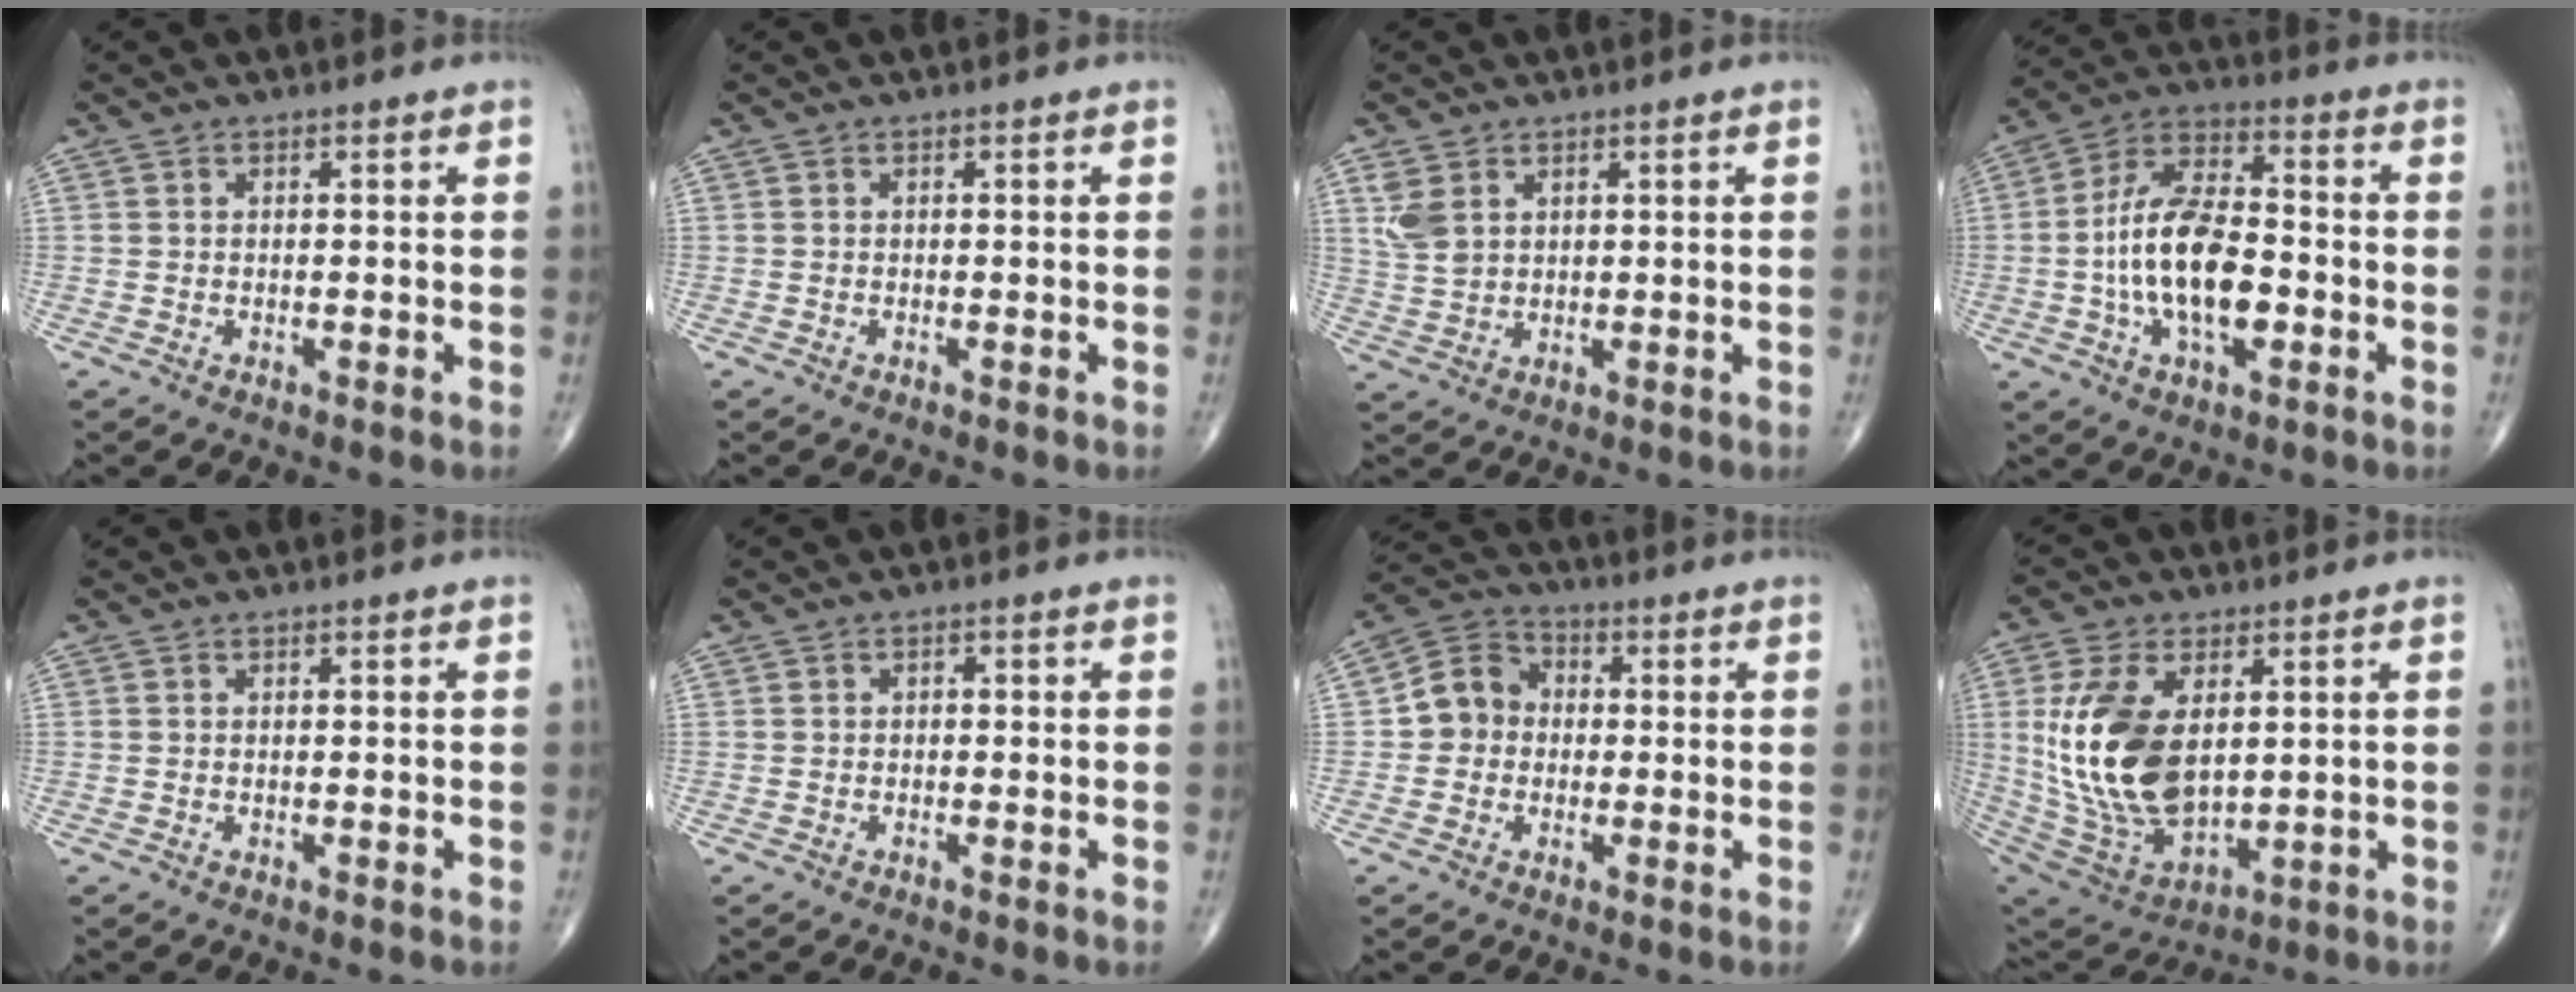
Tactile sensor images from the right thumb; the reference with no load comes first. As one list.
[{"total": 0.0}, {"total": 5.1, "force": [2.2, 3.3, 3.1], "torque": [-0.061, -0.005, 0.055]}, {"total": 17.0, "force": [-2.7, 8.4, 14.5], "torque": [-0.262, 0.029, -0.051]}, {"total": 0.0}, {"total": 0.8, "force": [0.0, 0.6, 0.5], "torque": [-0.004, 0.002, -0.004]}, {"total": 7.5, "force": [-0.3, 6.7, 3.4], "torque": [-0.040, 0.027, -0.021]}, {"total": 20.6, "force": [2.6, 11.7, 16.8], "torque": [-0.328, -0.023, 0.068]}]